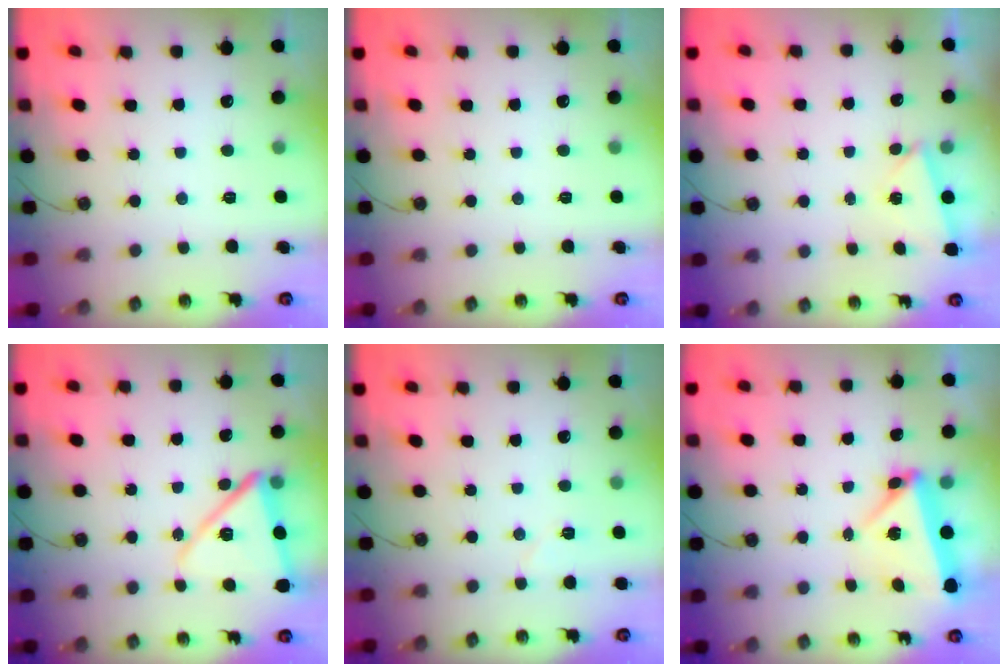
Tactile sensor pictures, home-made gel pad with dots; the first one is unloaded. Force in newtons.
{"total": 0.0}
{"total": 2.8, "press": 1.5, "slide": 2.3}
{"total": 13.4, "press": 13.3, "slide": 1.7}
{"total": 4.3, "press": 4.3, "slide": 0.4}
{"total": 5.6, "press": 4.6, "slide": 3.2}